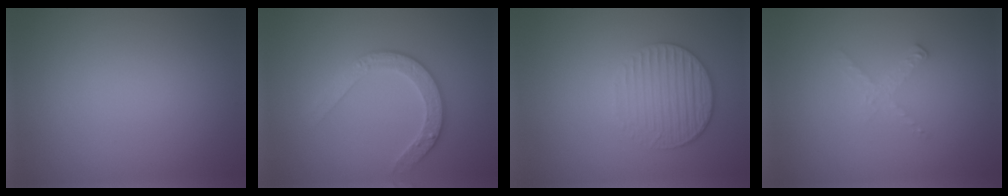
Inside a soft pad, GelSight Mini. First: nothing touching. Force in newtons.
{"total": 2.8, "press": 2.8, "slide": 0.3}
{"total": 3.3, "press": 2.8, "slide": 1.8}
{"total": 1.4, "press": 1.4, "slide": 0.1}